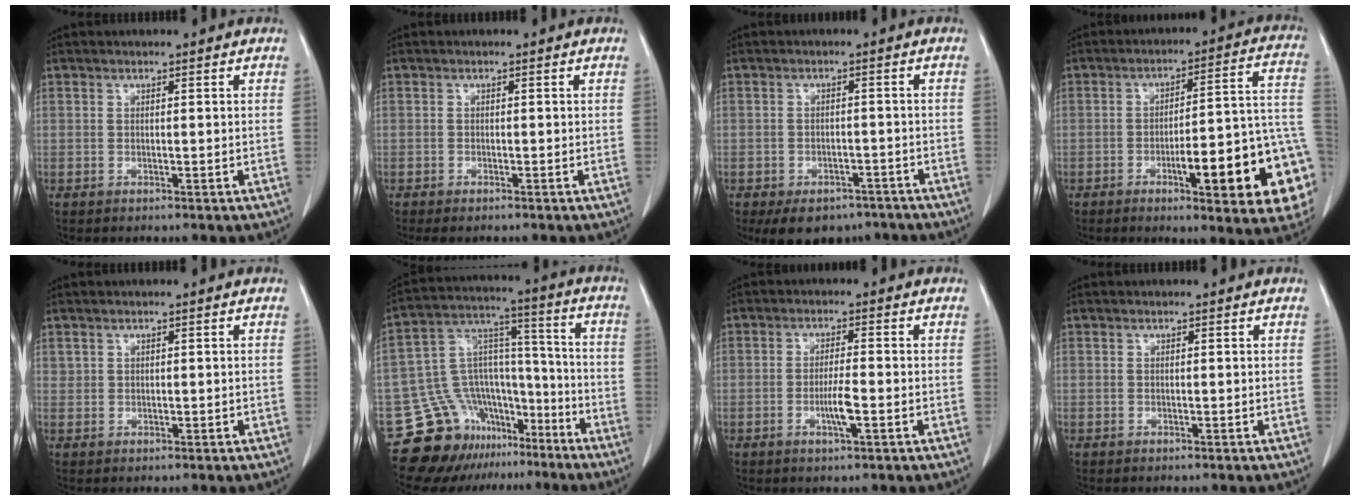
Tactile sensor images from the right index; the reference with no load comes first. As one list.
[{"total": 1.2, "force": [-1.1, 0.3, 0.6], "torque": [-0.010, -0.003, -0.014]}, {"total": 9.5, "force": [-7.0, 5.7, 3.1], "torque": [-0.037, 0.003, -0.092]}, {"total": 19.1, "force": [-6.1, 3.1, 17.9], "torque": [-0.145, 0.026, -0.070]}, {"total": 0.7, "force": [0.4, 0.5, 0.2], "torque": [0.000, 0.004, 0.010]}, {"total": 16.0, "force": [-11.7, 10.0, 4.5], "torque": [-0.070, 0.087, -0.191]}, {"total": 3.8, "force": [-1.2, 0.2, 3.6], "torque": [-0.068, -0.004, -0.022]}, {"total": 0.0}]